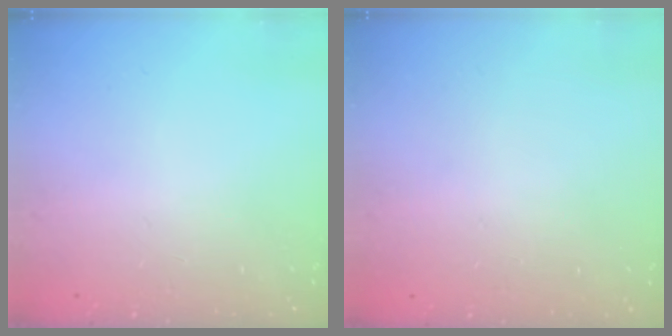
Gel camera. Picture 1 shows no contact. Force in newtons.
{"total": 0.0}